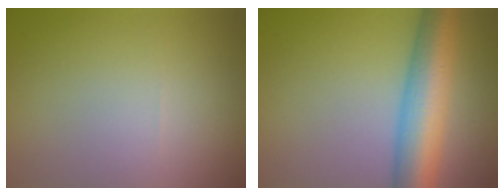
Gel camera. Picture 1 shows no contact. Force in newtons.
{"total": 8.0, "press": 8.0, "slide": 0.3}